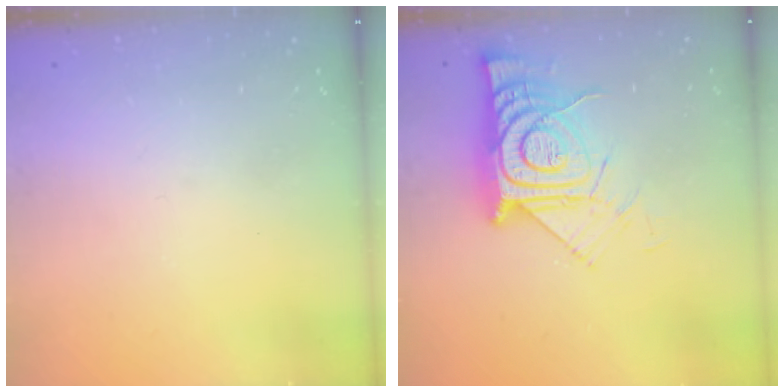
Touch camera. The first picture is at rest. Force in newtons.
{"total": 14.2, "press": 14.2, "slide": 1.1}